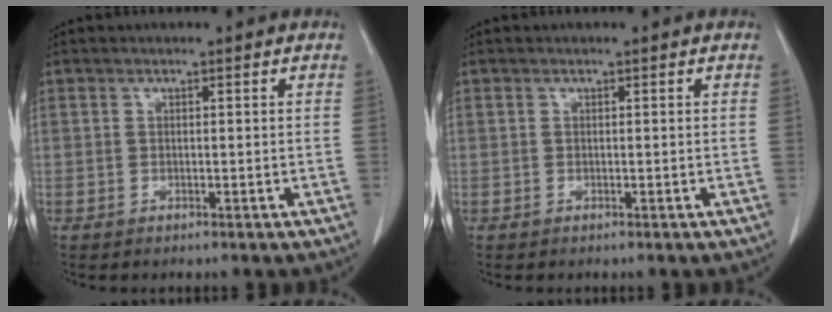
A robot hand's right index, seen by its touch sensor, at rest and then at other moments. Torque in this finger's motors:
{"motor_torque": [-0.06, -0.06, 0.08, 0.00]}